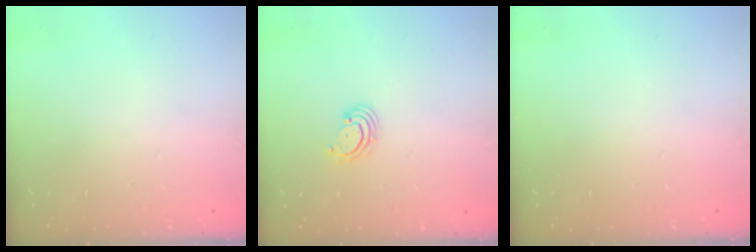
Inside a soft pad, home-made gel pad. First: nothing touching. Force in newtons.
{"total": 2.7, "press": 2.7, "slide": 0.7}
{"total": 0.0}